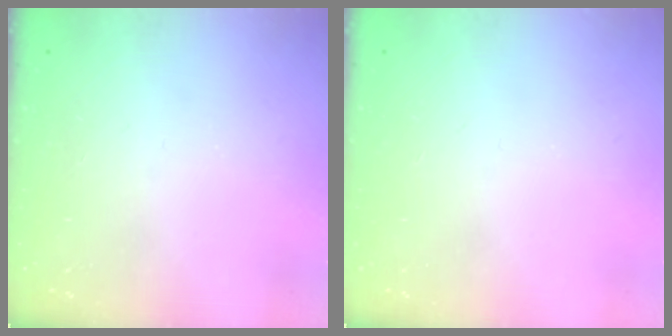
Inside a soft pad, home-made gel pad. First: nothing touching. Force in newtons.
{"total": 0.0}